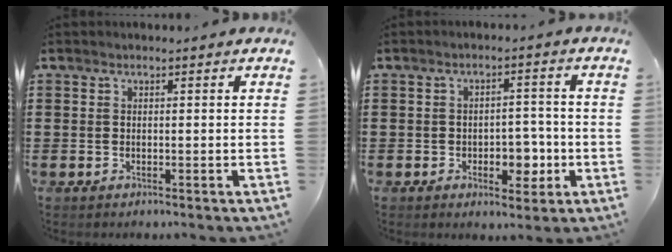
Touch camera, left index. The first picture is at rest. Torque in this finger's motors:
{"motor_torque": [0.68, 0.06, 0.36, 0.05]}